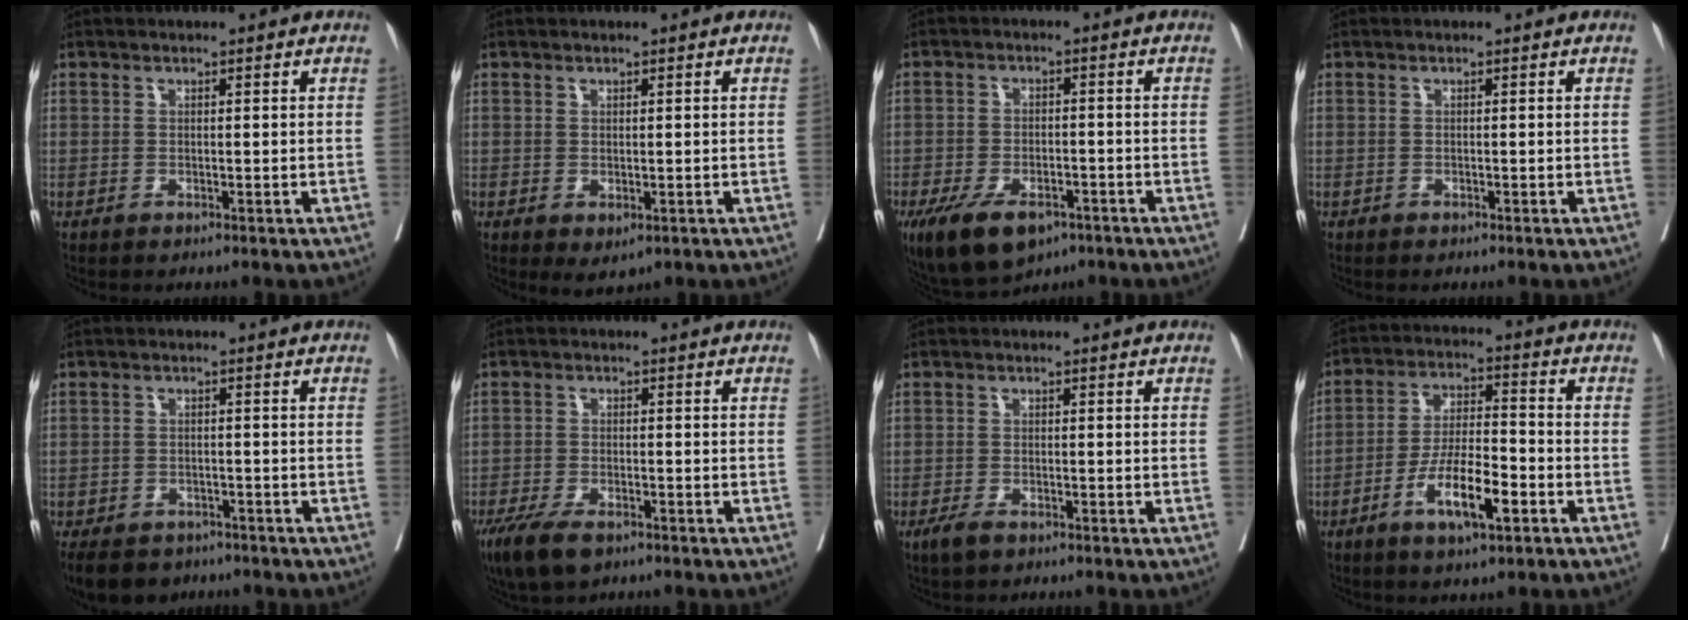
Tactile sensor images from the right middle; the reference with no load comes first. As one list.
[{"total": 2.4, "force": [-0.7, 1.4, 1.8], "torque": [-0.025, -0.007, 0.002]}, {"total": 10.1, "force": [-6.3, 5.0, 6.1], "torque": [-0.109, -0.008, -0.099]}, {"total": 0.0}, {"total": 10.1, "force": [-7.5, 5.9, 3.3], "torque": [-0.074, -0.015, -0.101]}, {"total": 7.1, "force": [-5.0, 2.7, 4.3], "torque": [-0.081, -0.011, -0.086]}, {"total": 2.4, "force": [-1.7, 0.9, 1.5], "torque": [-0.034, -0.003, -0.027]}, {"total": 9.6, "force": [-4.5, 2.1, 8.1], "torque": [-0.154, -0.002, -0.081]}]